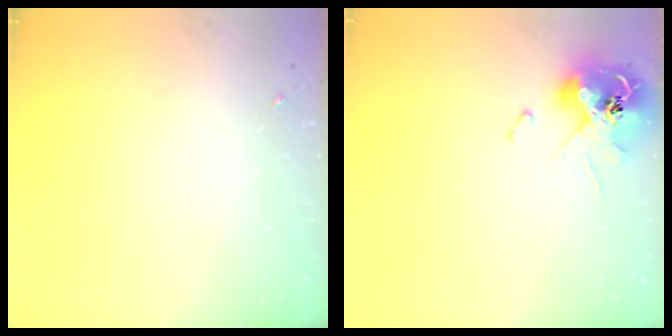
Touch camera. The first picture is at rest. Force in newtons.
{"total": 12.4, "press": 12.4, "slide": 1.0}